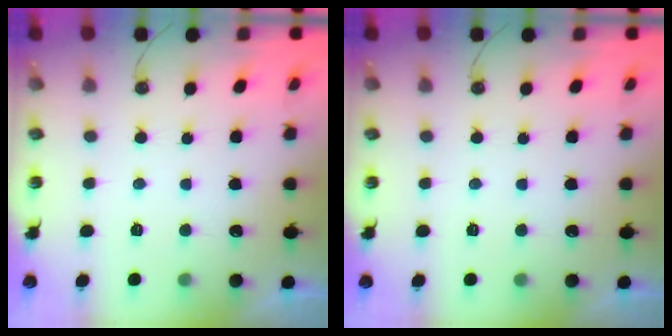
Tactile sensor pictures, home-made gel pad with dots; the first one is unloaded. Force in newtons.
{"total": 0.0}